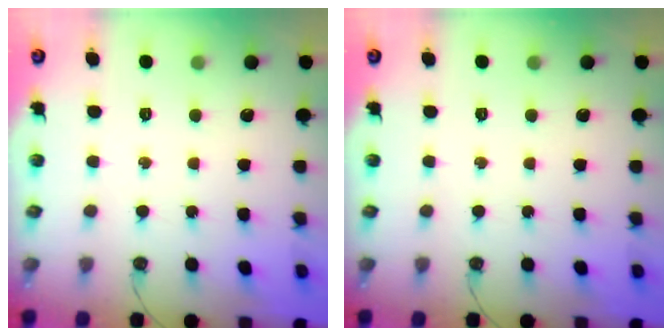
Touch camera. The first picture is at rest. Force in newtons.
{"total": 0.0}